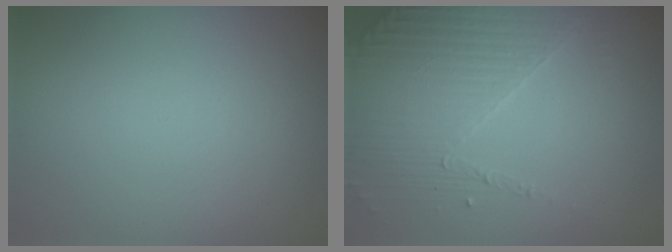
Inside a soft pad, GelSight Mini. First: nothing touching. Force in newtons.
{"total": 4.4, "press": 3.3, "slide": 2.9}